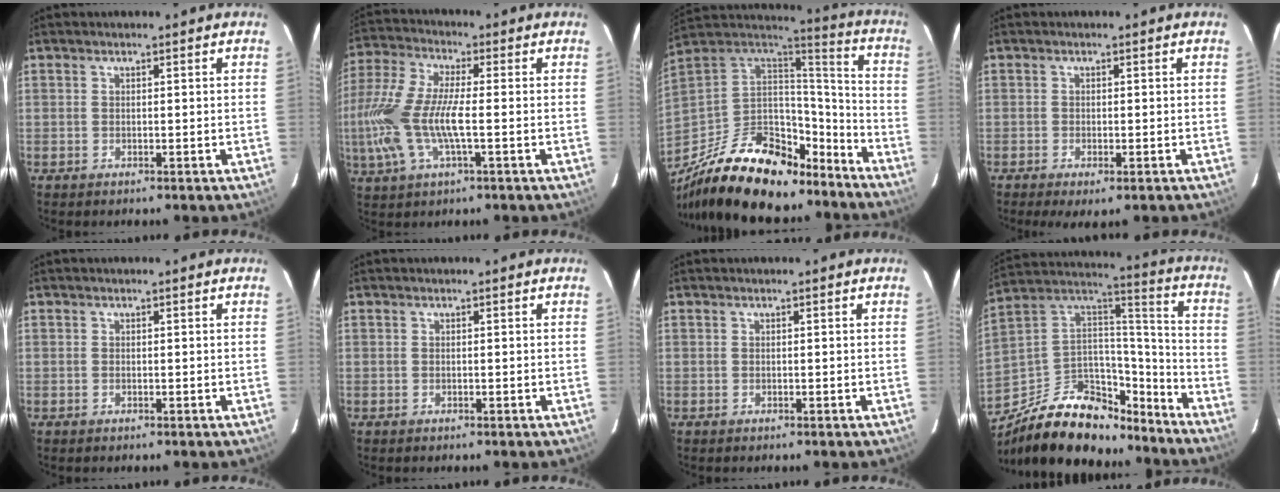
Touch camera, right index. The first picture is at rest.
{"total": 16.3, "force": [-2.6, 4.8, 15.3], "torque": [-0.322, -0.005, -0.056]}
{"total": 29.8, "force": [-21.2, 13.0, 16.4], "torque": [-0.314, 0.000, -0.324]}
{"total": 3.6, "force": [-2.2, 1.1, 2.6], "torque": [-0.055, -0.015, -0.033]}
{"total": 0.0}
{"total": 0.0}
{"total": 0.0}
{"total": 24.8, "force": [-17.2, 12.7, 12.6], "torque": [-0.256, 0.043, -0.258]}